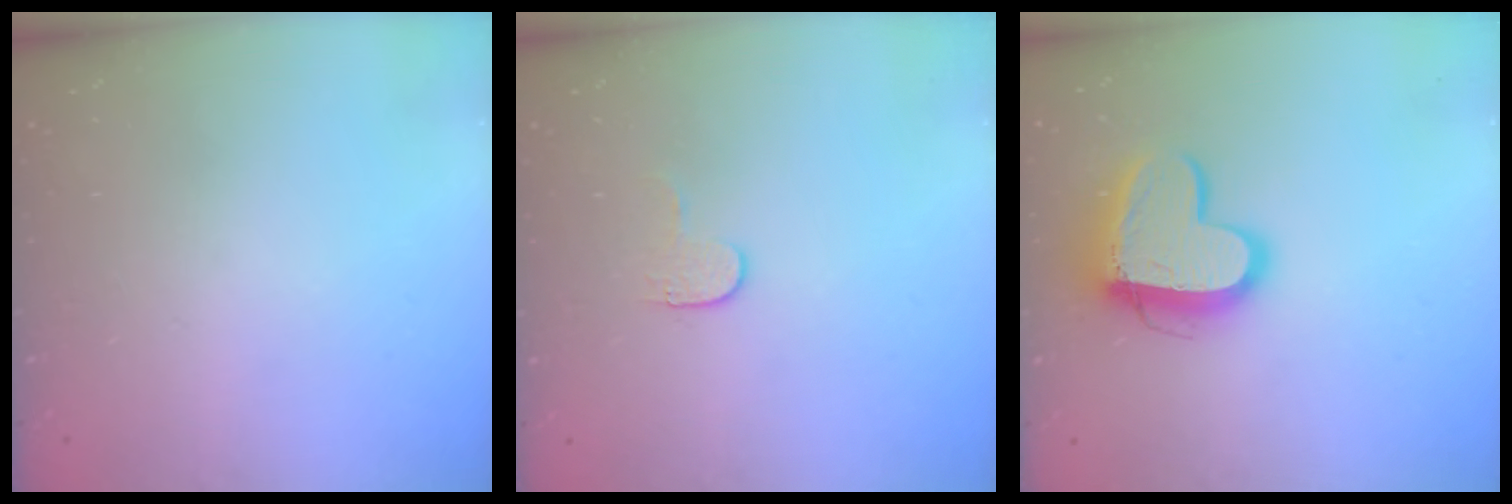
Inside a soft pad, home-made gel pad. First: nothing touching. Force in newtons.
{"total": 3.4, "press": 3.4, "slide": 0.4}
{"total": 13.7, "press": 13.6, "slide": 1.3}